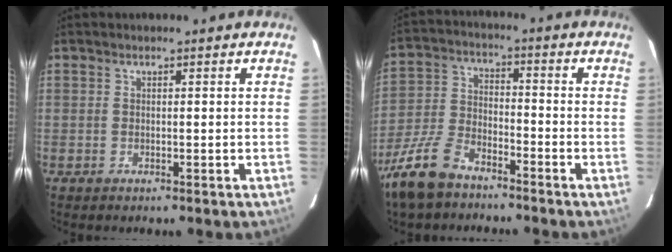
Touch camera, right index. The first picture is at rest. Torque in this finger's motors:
{"motor_torque": [0.10, -0.60, -0.34, -0.19]}